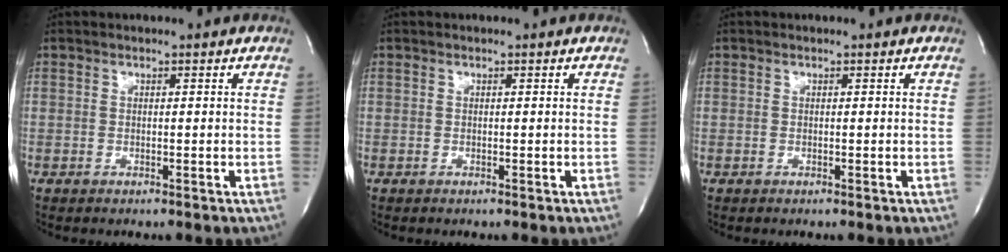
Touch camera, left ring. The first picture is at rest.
{"total": 0.0}
{"total": 0.0}